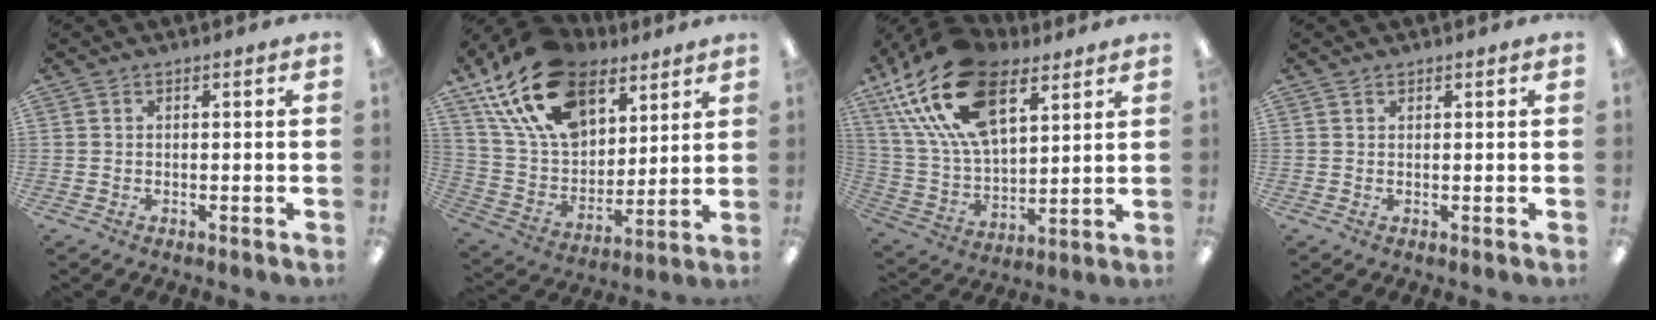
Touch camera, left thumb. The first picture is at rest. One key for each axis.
{"total": 22.5, "fx": 13.8, "fy": 13.2, "fz": 11.9, "tx": -0.230, "ty": -0.062, "tz": 0.252}
{"total": 24.2, "fx": 12.7, "fy": 13.3, "fz": 15.8, "tx": -0.323, "ty": -0.045, "tz": 0.226}
{"total": 0.6, "fx": 0.6, "fy": 0.3, "fz": 0.1, "tx": -0.004, "ty": 0.001, "tz": 0.011}